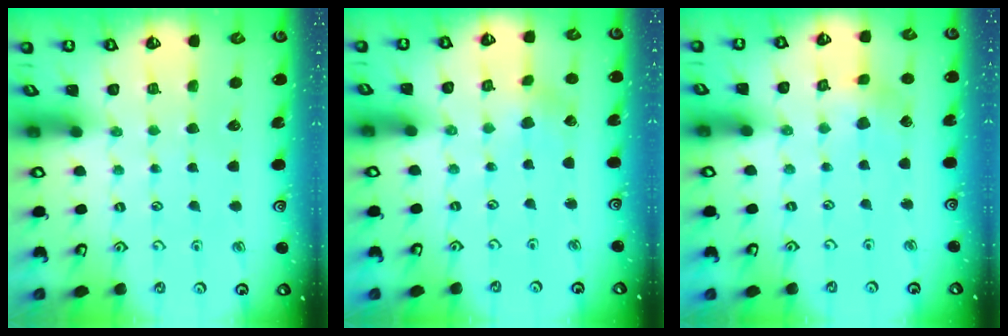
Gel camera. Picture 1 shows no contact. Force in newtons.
{"total": 1.4, "press": 1.4, "slide": 0.2}
{"total": 4.0, "press": 4.0, "slide": 0.3}